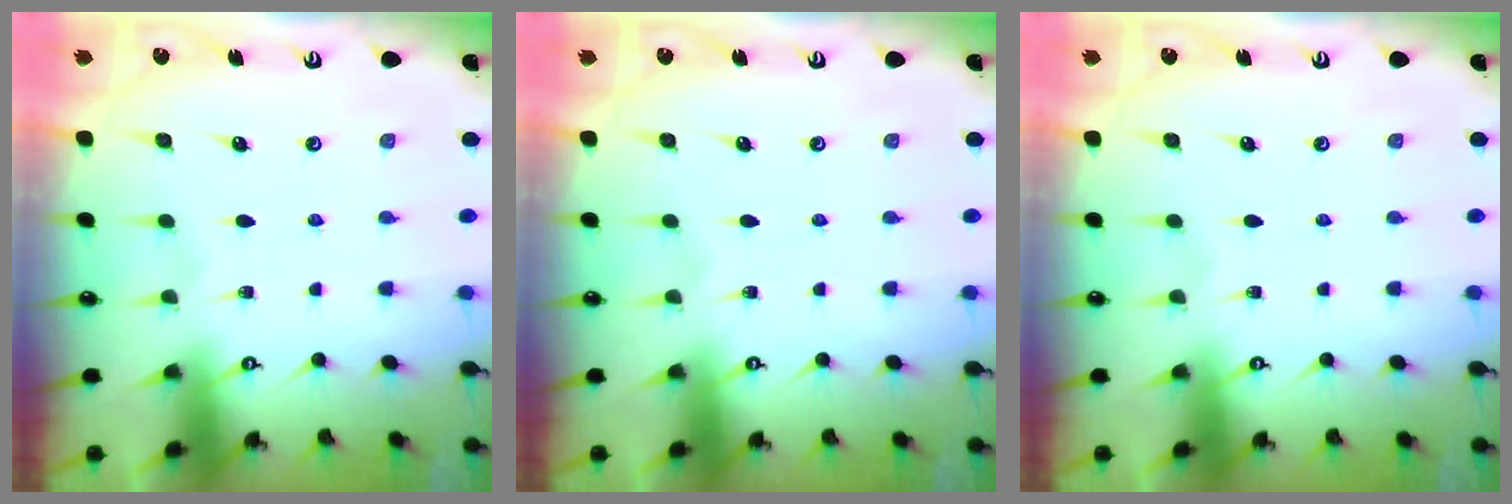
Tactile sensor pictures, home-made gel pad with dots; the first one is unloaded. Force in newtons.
{"total": 0.0}
{"total": 0.0}